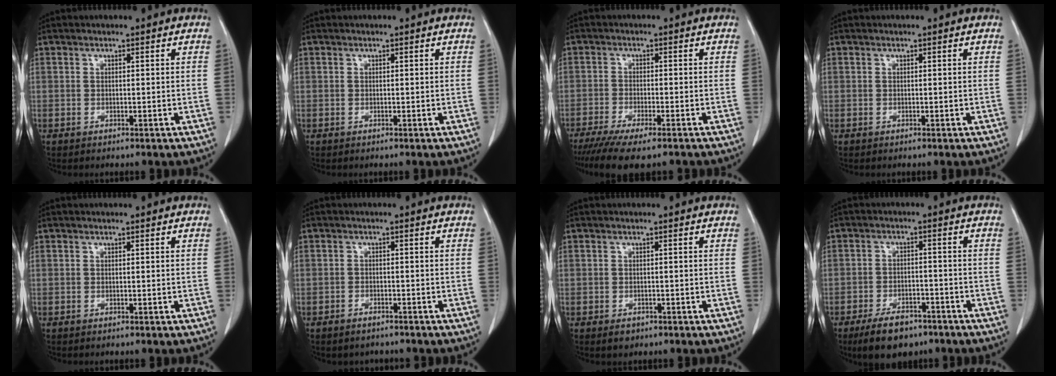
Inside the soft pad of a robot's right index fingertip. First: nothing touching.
{"total": 0.0}
{"total": 9.9, "force": [-7.9, 1.3, 5.8], "torque": [-0.082, -0.020, -0.122]}
{"total": 0.0}
{"total": 0.0}
{"total": 2.1, "force": [-1.8, 1.1, 0.3], "torque": [-0.009, 0.002, -0.024]}
{"total": 1.5, "force": [-0.9, 1.0, 0.6], "torque": [-0.009, 0.001, -0.006]}
{"total": 7.7, "force": [-5.6, 3.5, 3.9], "torque": [-0.070, -0.002, -0.090]}